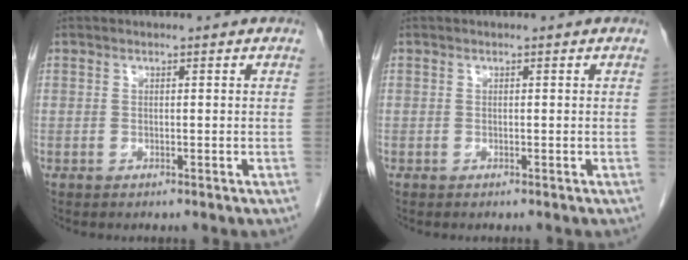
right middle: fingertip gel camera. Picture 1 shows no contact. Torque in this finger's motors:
{"motor_torque": [-0.05, -0.14, -0.01, 0.00]}